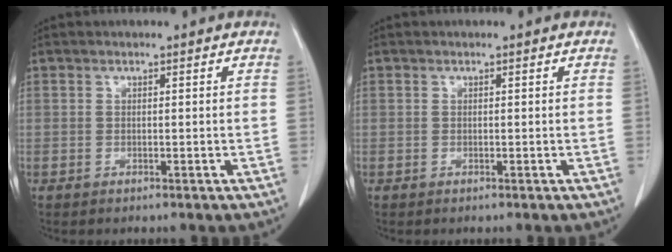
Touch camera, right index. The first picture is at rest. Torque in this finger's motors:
{"motor_torque": [0.00, 0.00, 0.00, 0.00]}